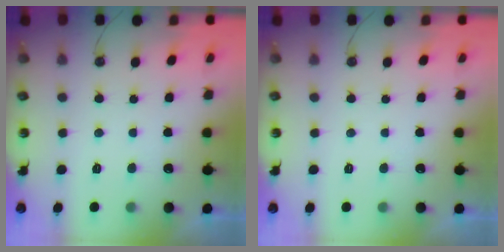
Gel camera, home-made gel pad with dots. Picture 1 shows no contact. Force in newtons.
{"total": 0.0}